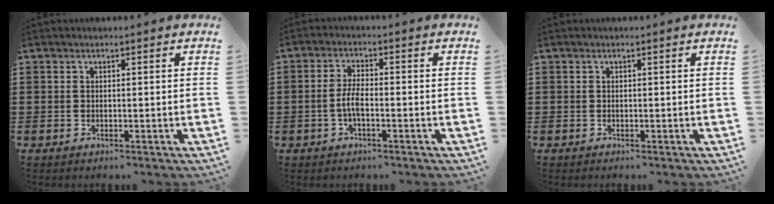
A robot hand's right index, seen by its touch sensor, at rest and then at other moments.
{"total": 3.6, "force": [-1.0, 1.2, 3.3], "torque": [-0.081, -0.002, -0.027]}
{"total": 0.0}